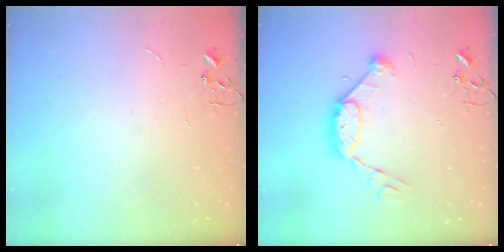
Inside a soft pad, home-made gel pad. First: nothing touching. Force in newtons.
{"total": 12.1, "press": 12.1, "slide": 1.2}